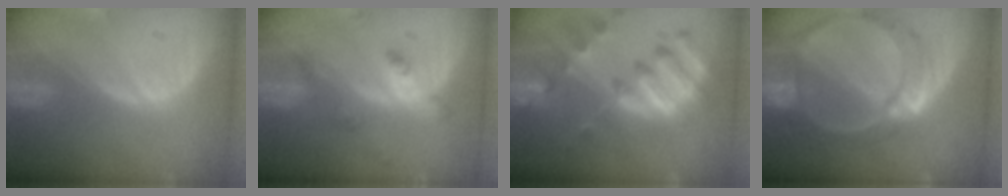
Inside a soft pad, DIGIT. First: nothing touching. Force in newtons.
{"total": 4.2, "press": 3.9, "slide": 1.6}
{"total": 11.3, "press": 9.7, "slide": 5.7}
{"total": 9.7, "press": 8.3, "slide": 4.9}